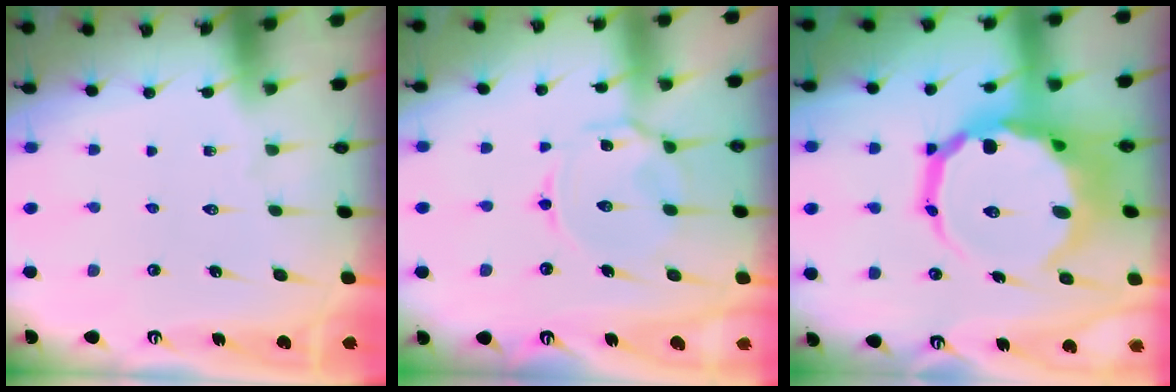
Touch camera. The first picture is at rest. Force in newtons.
{"total": 7.3, "press": 7.3, "slide": 0.7}
{"total": 18.8, "press": 18.4, "slide": 3.7}